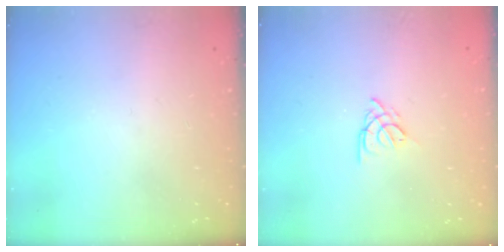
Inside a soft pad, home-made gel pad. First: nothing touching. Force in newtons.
{"total": 3.8, "press": 3.8, "slide": 0.6}